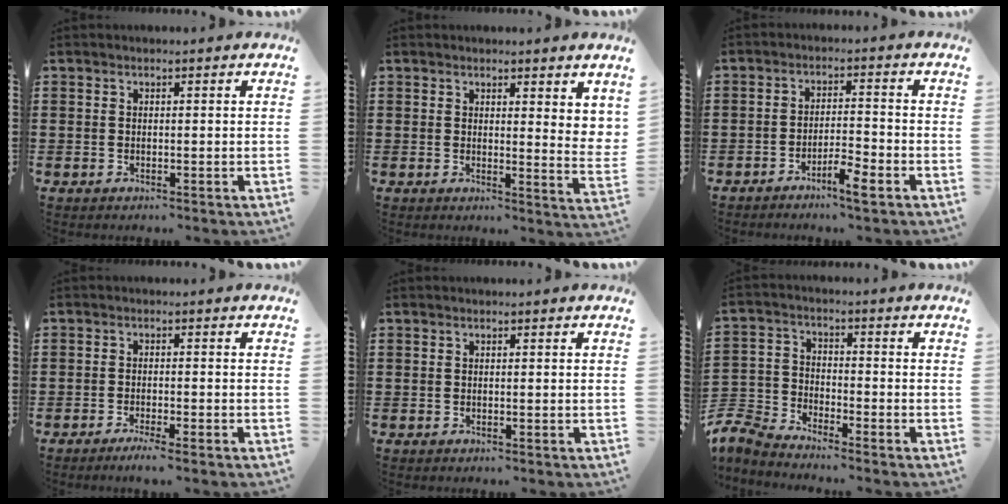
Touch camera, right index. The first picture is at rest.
{"total": 2.6, "force": [2.2, 0.4, 1.3], "torque": [-0.025, -0.002, 0.039]}
{"total": 4.1, "force": [-3.2, 0.5, 2.5], "torque": [-0.043, 0.008, -0.059]}
{"total": 2.1, "force": [-1.8, -0.2, 1.2], "torque": [-0.026, -0.003, -0.034]}
{"total": 0.0}
{"total": 5.0, "force": [-4.8, 0.7, 0.8], "torque": [-0.052, -0.010, -0.109]}